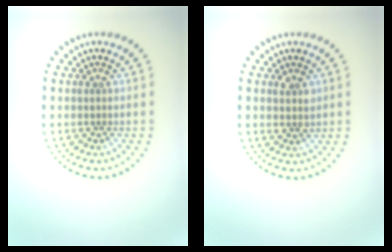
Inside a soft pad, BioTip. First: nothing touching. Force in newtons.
{"total": 1.4, "press": 1.3, "slide": 0.6}